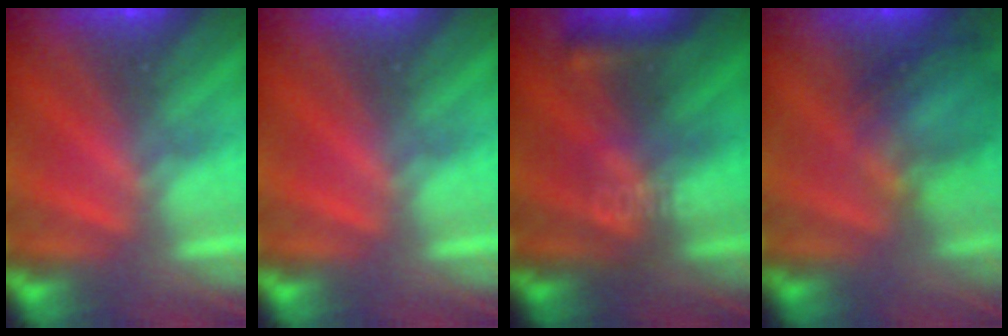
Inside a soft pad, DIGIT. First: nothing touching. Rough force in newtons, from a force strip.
{"total": 0.0}
{"total": 8.7}
{"total": 2.1}